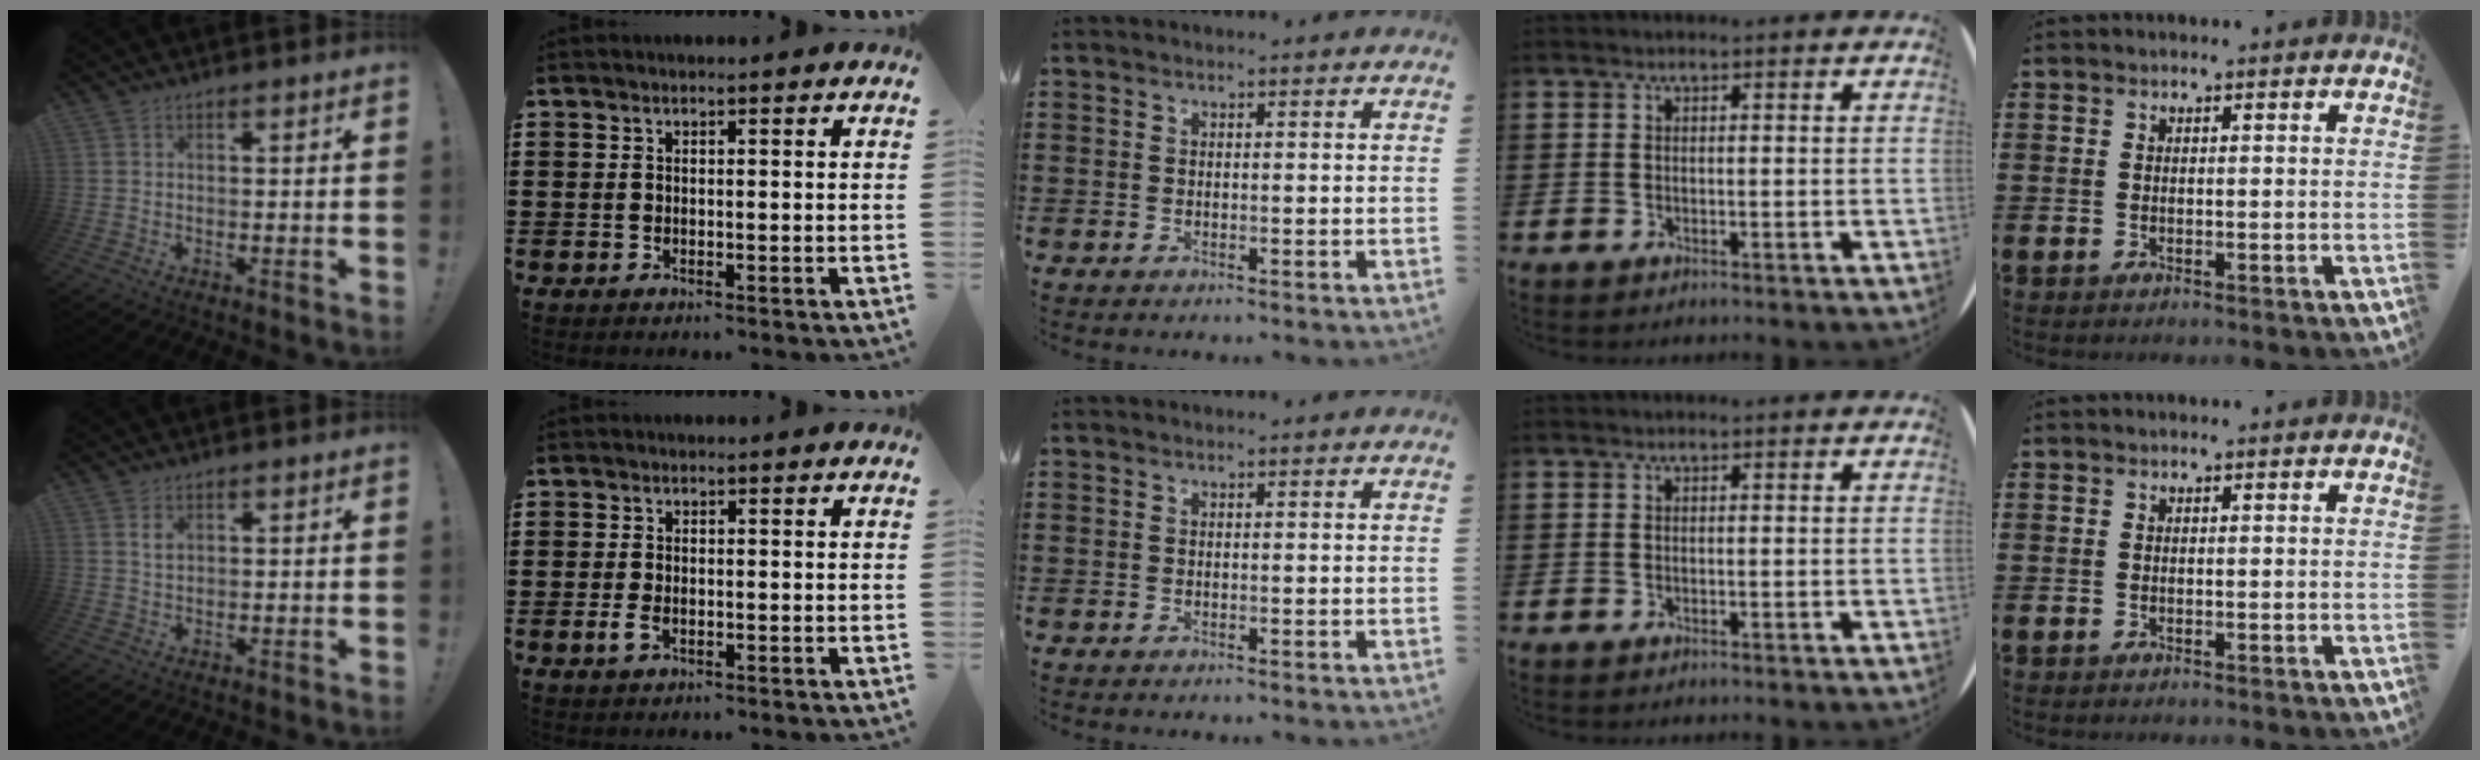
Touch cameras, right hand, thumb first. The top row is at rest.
{"thumb": {"total": 1.9, "force": [1.0, 1.0, 1.3], "torque": [-0.014, -0.004, 0.015]}, "index": {"total": 1.8, "force": [-0.6, 0.8, 1.4], "torque": [-0.043, -0.010, -0.014]}}